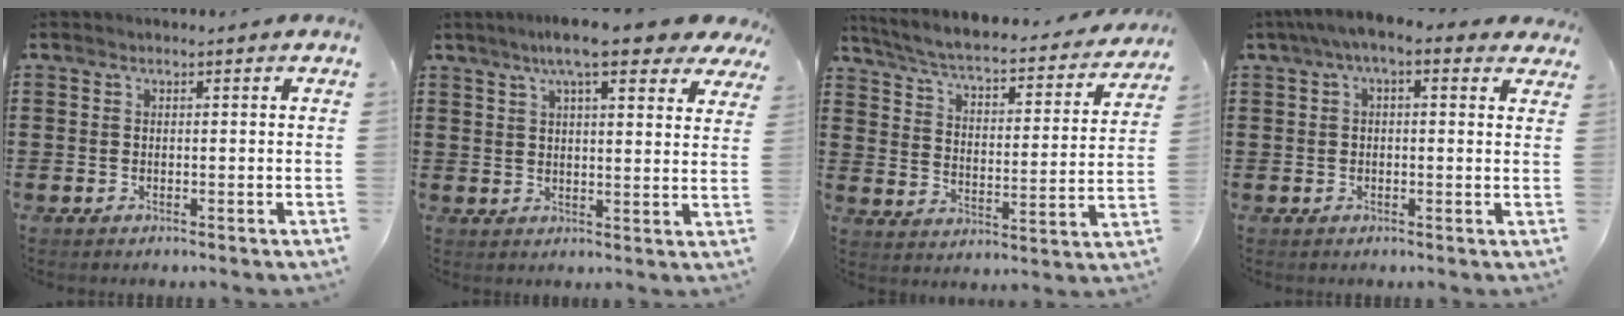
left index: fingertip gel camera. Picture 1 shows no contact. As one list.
[{"total": 8.9, "force": [6.8, 1.4, 5.7], "torque": [-0.111, -0.010, 0.118]}, {"total": 4.4, "force": [3.9, 0.3, 2.0], "torque": [-0.060, -0.033, 0.058]}, {"total": 3.7, "force": [1.5, 1.2, 3.2], "torque": [-0.062, 0.005, 0.023]}]